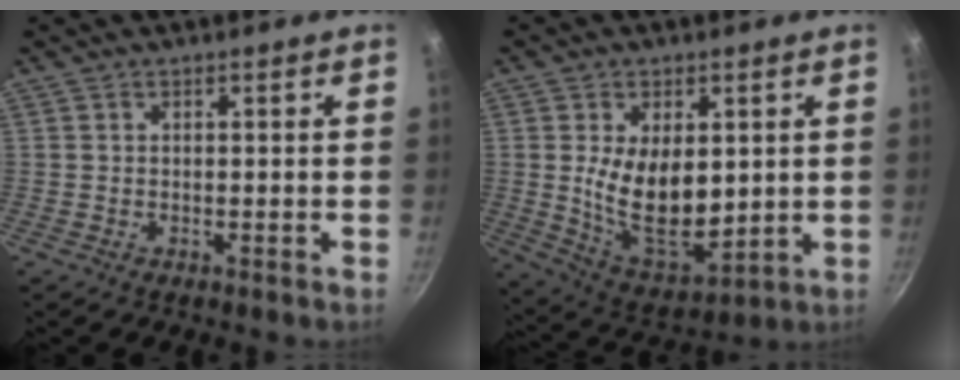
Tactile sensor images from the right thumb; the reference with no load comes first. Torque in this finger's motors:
{"motor_torque": [-0.84, 1.57, 0.81, 1.08, 0.38]}